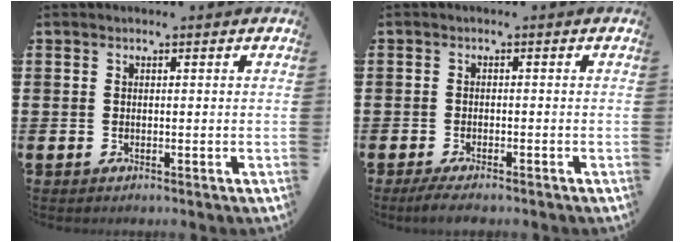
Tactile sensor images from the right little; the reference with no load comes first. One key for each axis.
{"total": 1.6, "fx": -1.3, "fy": 0.2, "fz": 1.0, "tx": -0.017, "ty": 0.002, "tz": -0.026}